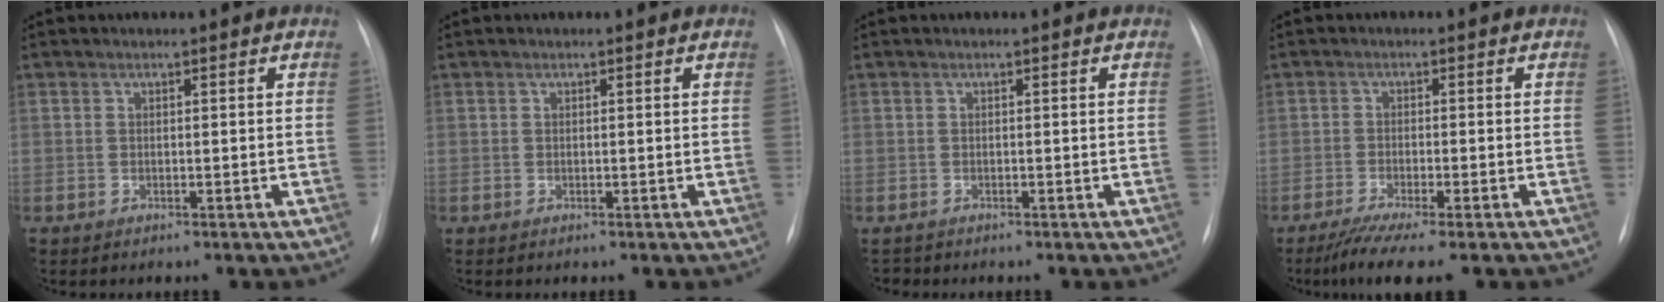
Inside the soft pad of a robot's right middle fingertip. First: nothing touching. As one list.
[{"total": 0.0}, {"total": 0.6, "force": [-0.5, 0.1, -0.1], "torque": [0.001, -0.001, -0.009]}, {"total": 6.7, "force": [-5.0, -0.3, 4.4], "torque": [-0.071, -0.020, -0.080]}]